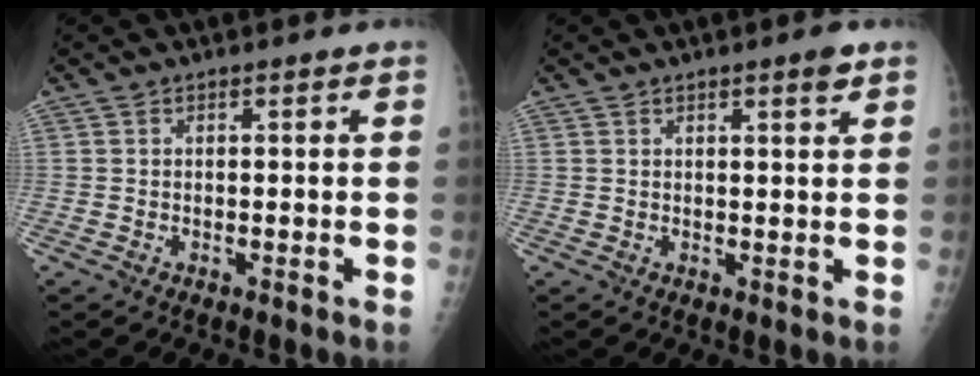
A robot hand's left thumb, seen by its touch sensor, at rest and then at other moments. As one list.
[{"total": 2.6, "force": [1.6, 0.3, 2.1], "torque": [-0.029, -0.009, 0.022]}]